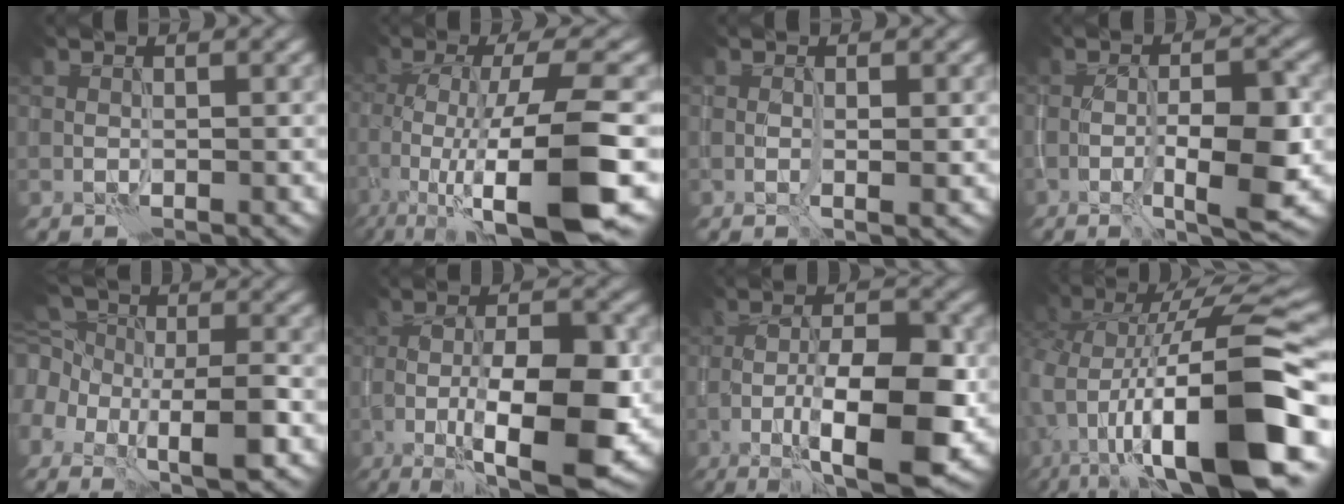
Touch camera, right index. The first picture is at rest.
{"total": 12.1, "force": [-4.5, 3.1, 10.8], "torque": [-0.184, -0.006, -0.074]}
{"total": 1.2, "force": [0.1, 0.3, 1.2], "torque": [-0.022, -0.006, 0.003]}
{"total": 6.4, "force": [-1.4, 1.6, 6.0], "torque": [-0.093, -0.004, -0.020]}
{"total": 8.8, "force": [-2.6, 5.2, 6.6], "torque": [-0.135, -0.007, -0.043]}
{"total": 11.8, "force": [-3.1, 4.0, 10.7], "torque": [-0.172, -0.002, -0.050]}
{"total": 11.3, "force": [-3.6, 3.8, 10.0], "torque": [-0.162, 0.001, -0.059]}
{"total": 14.9, "force": [-2.8, 5.6, 13.5], "torque": [-0.224, 0.001, -0.047]}